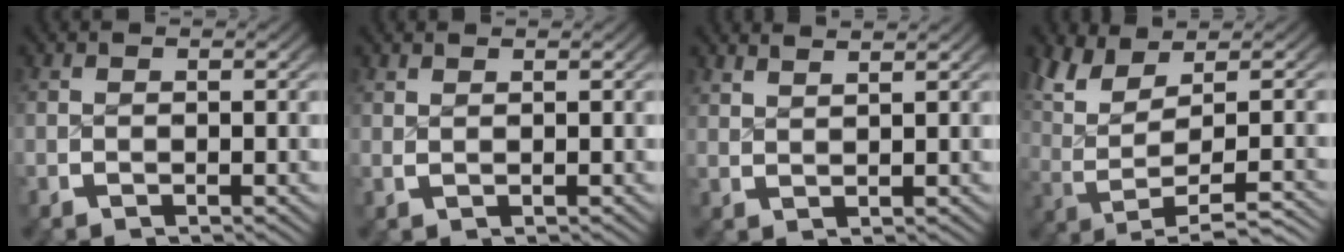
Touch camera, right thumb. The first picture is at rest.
{"total": 0.8, "force": [0.7, -0.1, 0.2], "torque": [-0.005, 0.001, 0.017]}
{"total": 2.3, "force": [2.3, 0.0, 0.5], "torque": [-0.004, 0.005, 0.046]}
{"total": 7.3, "force": [0.4, 3.5, 6.4], "torque": [-0.138, -0.015, 0.031]}